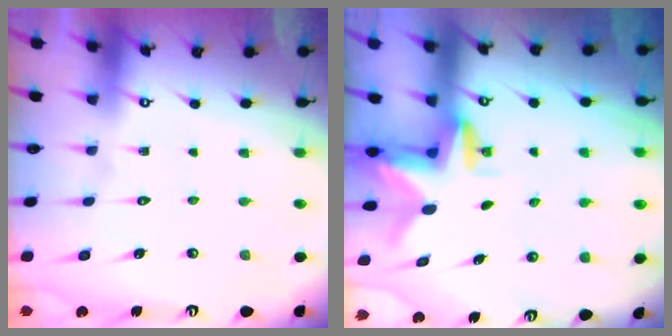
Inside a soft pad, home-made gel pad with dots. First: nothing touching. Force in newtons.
{"total": 2.7, "press": 2.7, "slide": 0.2}